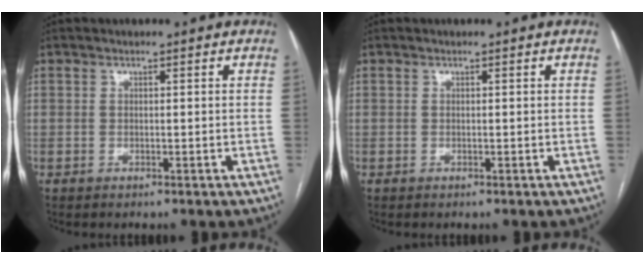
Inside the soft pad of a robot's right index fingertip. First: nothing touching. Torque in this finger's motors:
{"motor_torque": [0.00, 0.00, 0.00, 0.00]}